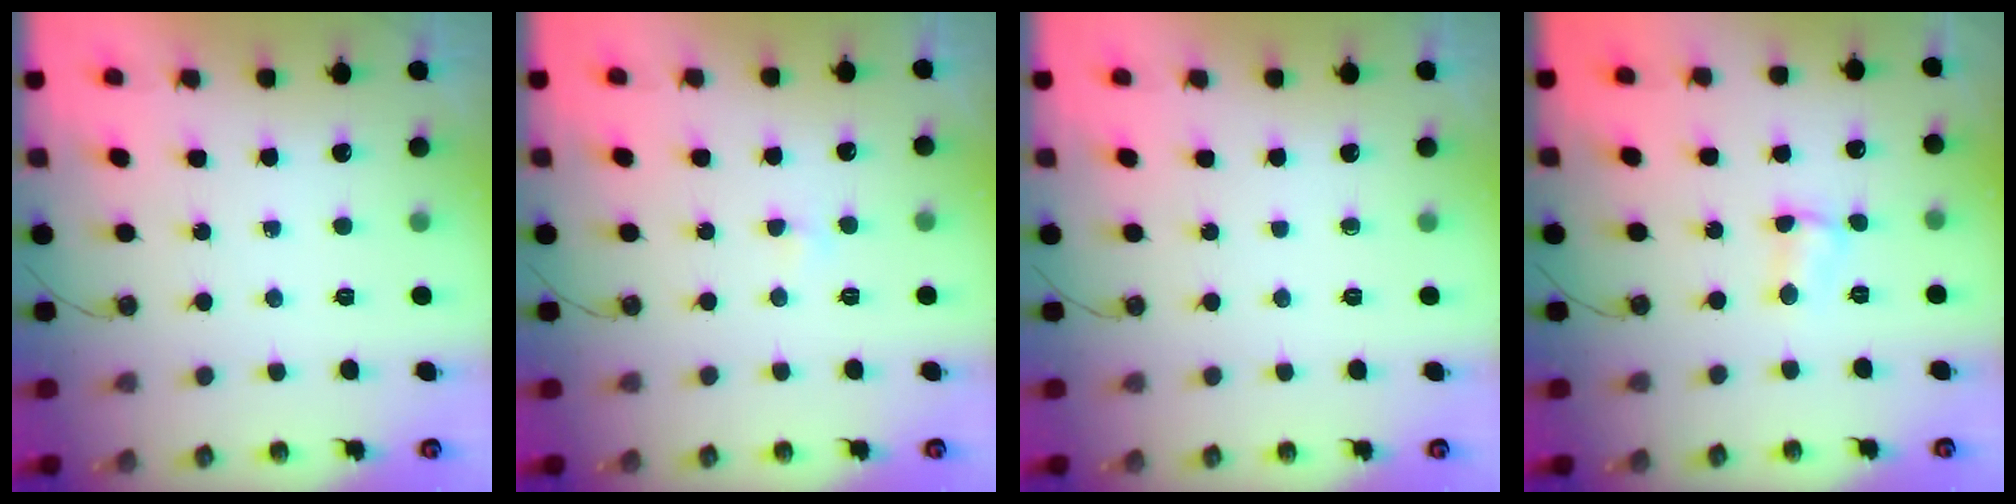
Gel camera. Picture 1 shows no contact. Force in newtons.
{"total": 2.5, "press": 2.5, "slide": 0.4}
{"total": 0.0}
{"total": 3.6, "press": 3.6, "slide": 0.5}